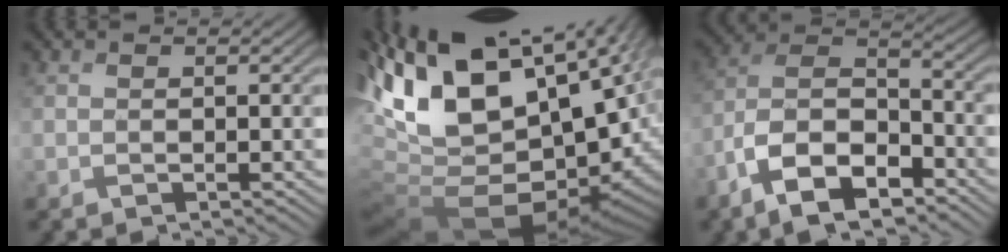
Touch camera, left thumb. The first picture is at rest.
{"total": 18.9, "force": [1.8, 10.9, 15.3], "torque": [-0.285, -0.029, 0.071]}
{"total": 12.2, "force": [-7.8, 5.5, 7.5], "torque": [-0.137, -0.004, -0.164]}